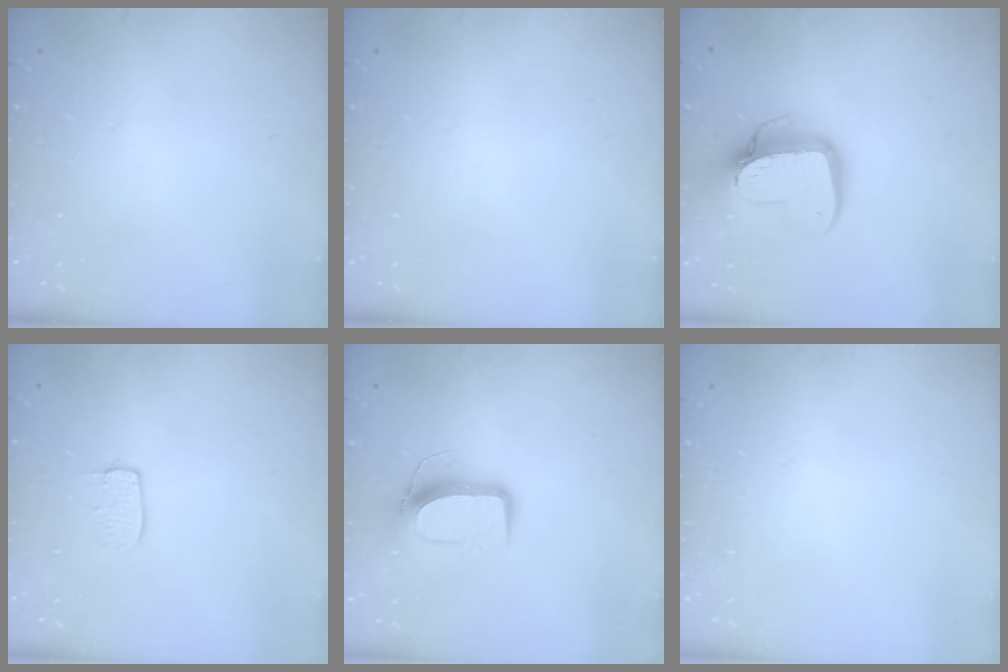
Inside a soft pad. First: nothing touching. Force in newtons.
{"total": 0.0}
{"total": 13.7, "press": 13.7, "slide": 1.3}
{"total": 5.5, "press": 5.5, "slide": 0.1}
{"total": 10.1, "press": 10.1, "slide": 0.2}
{"total": 0.0}